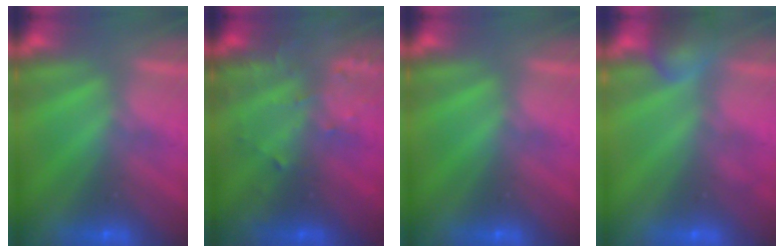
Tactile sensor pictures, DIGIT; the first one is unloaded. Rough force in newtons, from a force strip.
{"total": 3.4}
{"total": 0.0}
{"total": 2.5}